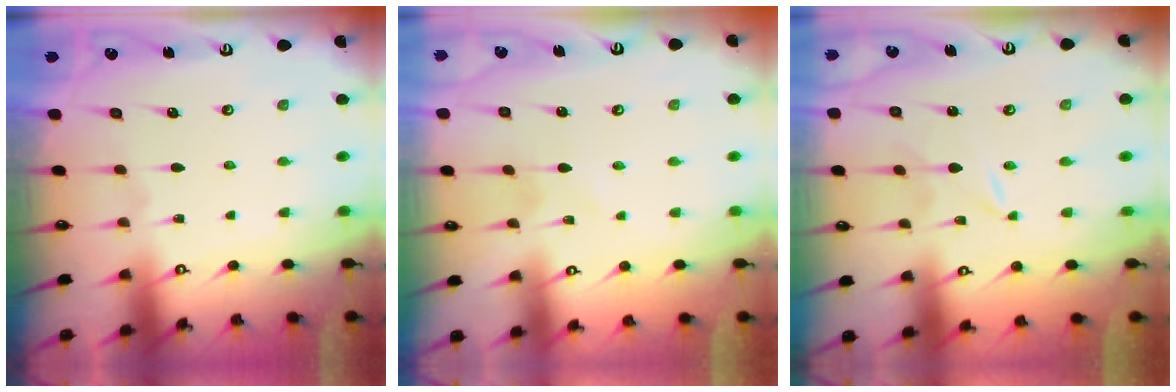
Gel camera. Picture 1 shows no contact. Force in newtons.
{"total": 2.0, "press": 2.0, "slide": 0.3}
{"total": 0.0}